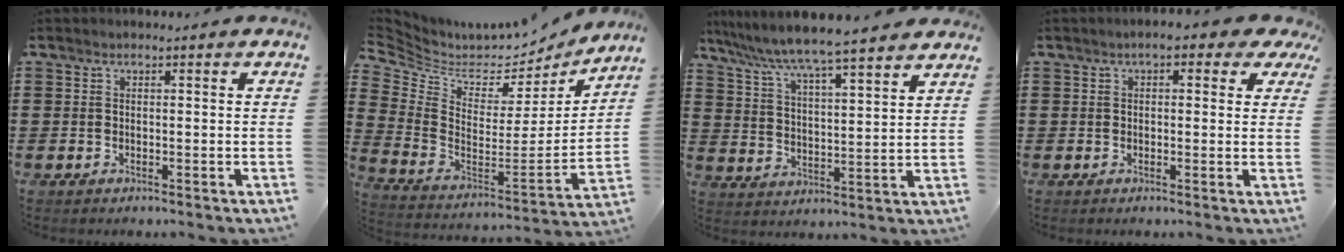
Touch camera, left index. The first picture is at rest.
{"total": 4.0, "force": [3.0, 2.4, 0.8], "torque": [-0.046, -0.042, 0.050]}
{"total": 5.9, "force": [5.4, -0.4, 2.3], "torque": [-0.071, -0.038, 0.086]}
{"total": 3.2, "force": [1.8, 1.2, 2.4], "torque": [-0.045, 0.001, 0.028]}